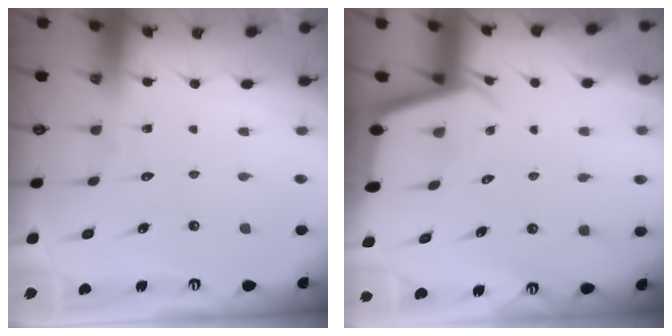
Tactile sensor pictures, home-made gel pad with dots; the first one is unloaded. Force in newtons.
{"total": 2.3, "press": 2.3, "slide": 0.1}